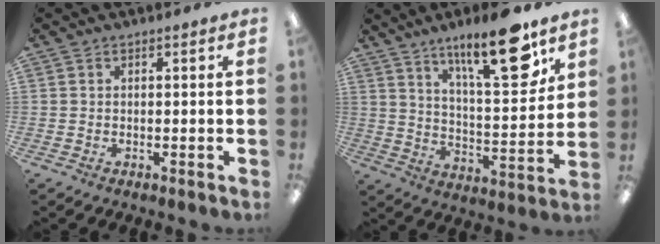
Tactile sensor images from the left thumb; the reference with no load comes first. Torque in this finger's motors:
{"motor_torque": [0.35, 0.47, 1.35, -1.42, 0.12]}